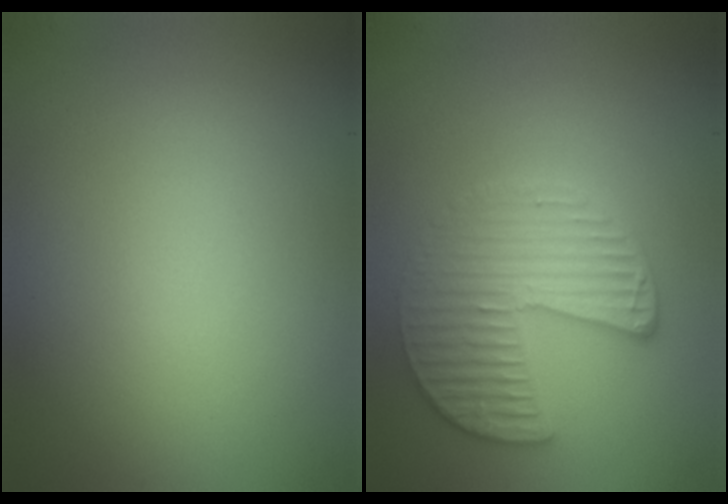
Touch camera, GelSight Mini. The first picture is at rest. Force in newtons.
{"total": 3.6, "press": 3.6, "slide": 0.1}